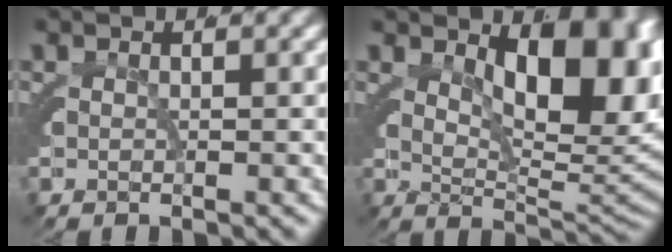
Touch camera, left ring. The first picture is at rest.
{"total": 9.8, "force": [3.1, 4.4, 8.2], "torque": [-0.111, 0.007, 0.047]}